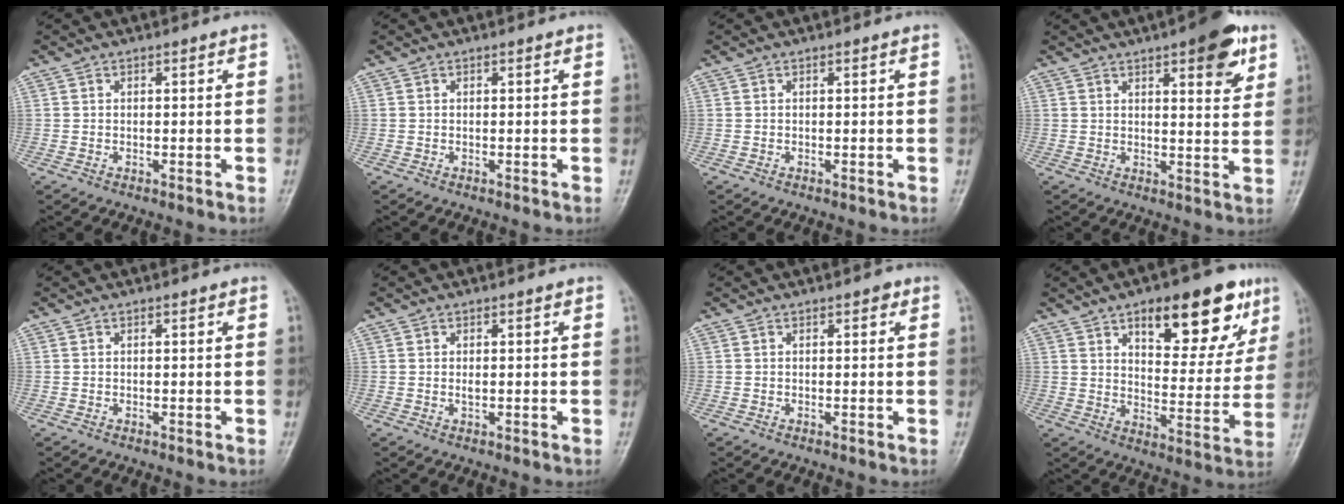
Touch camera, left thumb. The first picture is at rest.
{"total": 0.0}
{"total": 0.0}
{"total": 9.5, "force": [5.1, 3.1, 7.4], "torque": [-0.078, -0.020, 0.062]}
{"total": 0.0}
{"total": 1.0, "force": [0.1, 0.5, 0.8], "torque": [-0.014, -0.001, 0.003]}
{"total": 1.0, "force": [0.5, 0.5, 0.6], "torque": [-0.001, 0.001, 0.002]}
{"total": 18.4, "force": [10.0, 7.7, 13.4], "torque": [-0.133, -0.041, 0.145]}